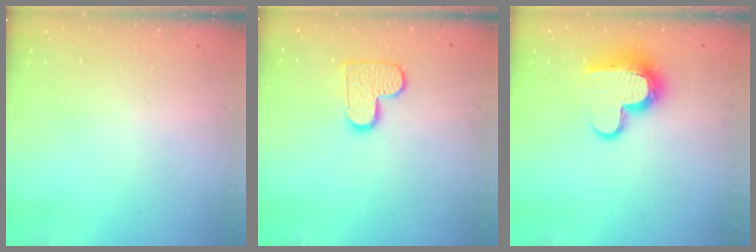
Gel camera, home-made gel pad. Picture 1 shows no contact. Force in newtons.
{"total": 10.0, "press": 10.0, "slide": 0.6}
{"total": 13.0, "press": 13.0, "slide": 1.2}